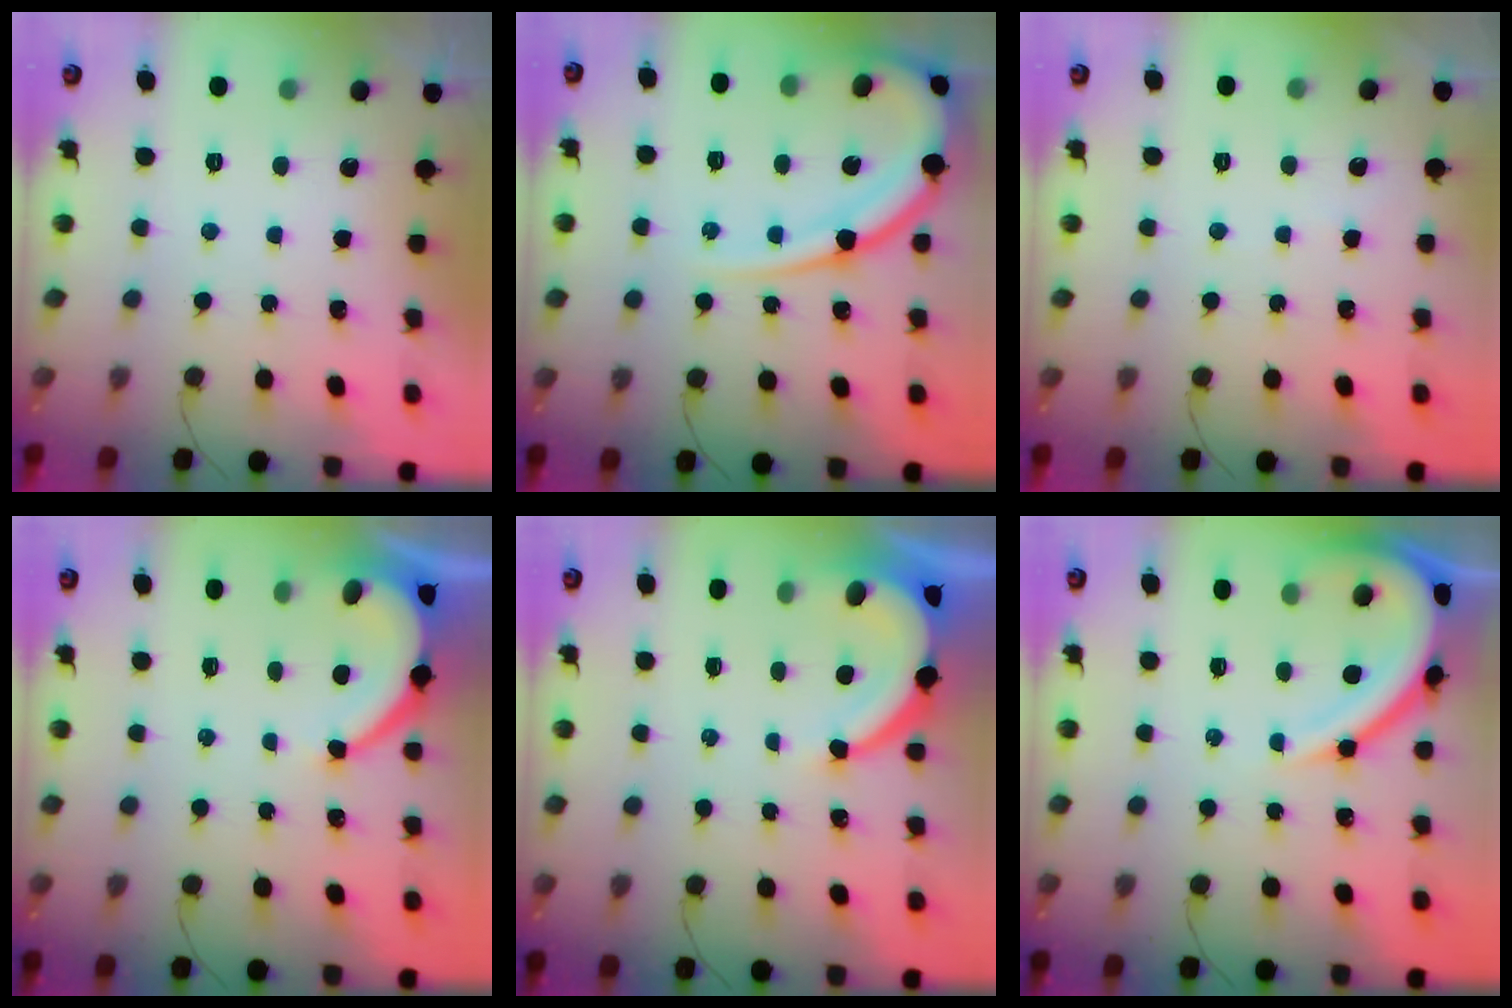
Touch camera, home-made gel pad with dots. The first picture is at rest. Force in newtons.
{"total": 15.8, "press": 15.7, "slide": 1.6}
{"total": 1.9, "press": 1.9, "slide": 0.2}
{"total": 6.8, "press": 6.8, "slide": 0.5}
{"total": 6.9, "press": 6.9, "slide": 0.8}
{"total": 12.3, "press": 12.3, "slide": 1.3}